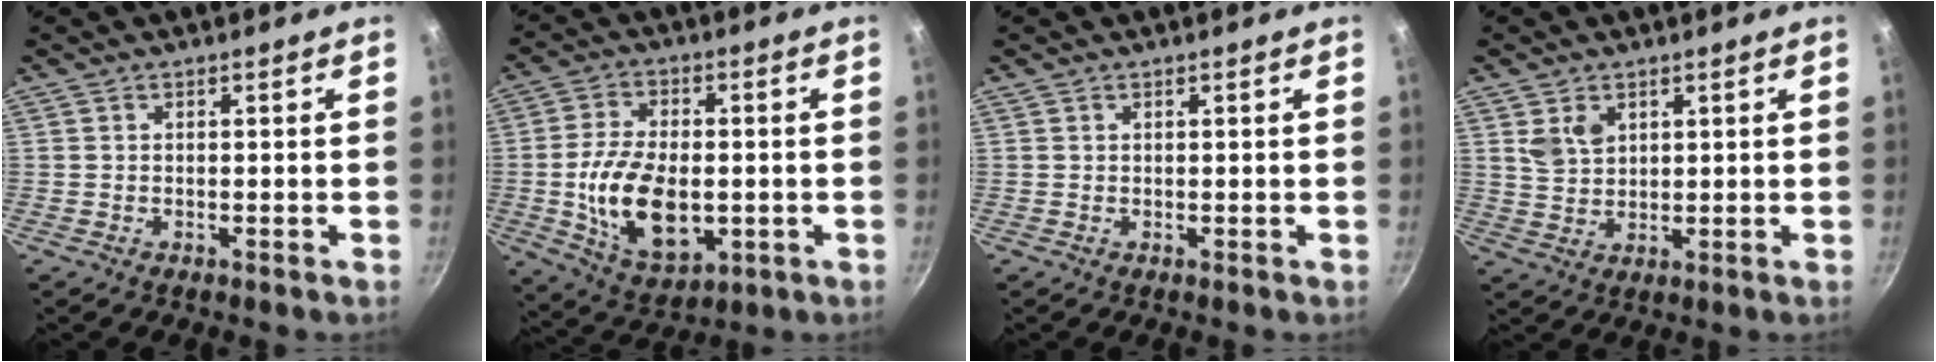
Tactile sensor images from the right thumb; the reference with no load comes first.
{"total": 15.5, "force": [-1.9, 9.1, 12.3], "torque": [-0.210, 0.001, -0.022]}
{"total": 0.0}
{"total": 4.6, "force": [1.9, 3.2, 2.7], "torque": [-0.039, -0.010, 0.042]}